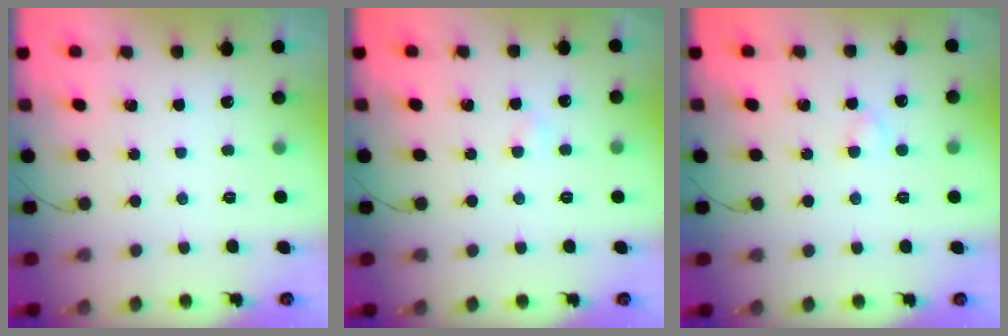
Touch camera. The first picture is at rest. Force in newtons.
{"total": 2.4, "press": 2.3, "slide": 0.8}
{"total": 2.1, "press": 1.9, "slide": 0.9}